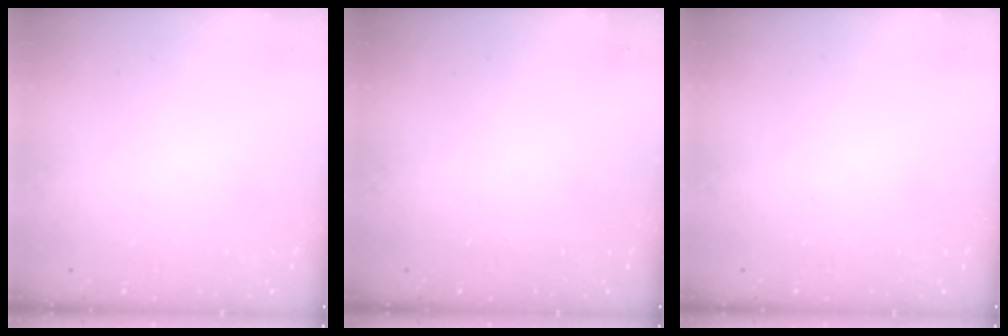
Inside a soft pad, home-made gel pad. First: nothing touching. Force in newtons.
{"total": 0.0}
{"total": 0.0}